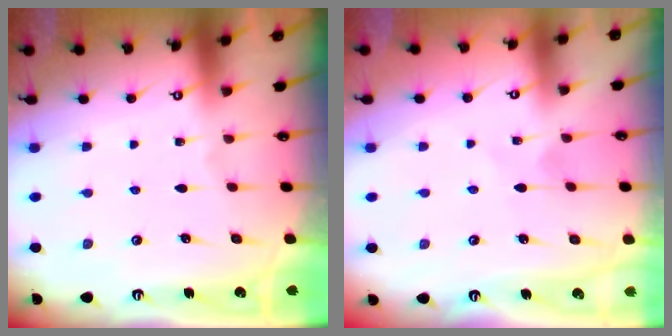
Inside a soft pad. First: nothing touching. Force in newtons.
{"total": 2.8, "press": 2.8, "slide": 0.4}